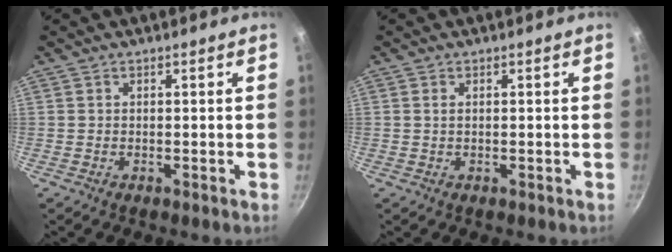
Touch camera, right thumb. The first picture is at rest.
{"total": 0.6, "force": [0.2, 0.3, 0.5], "torque": [-0.011, 0.000, 0.005]}